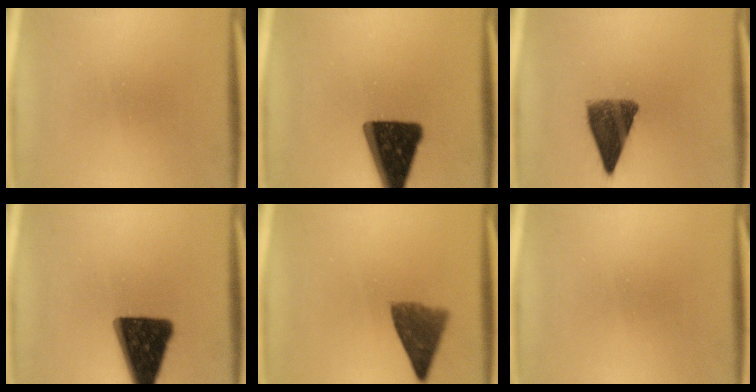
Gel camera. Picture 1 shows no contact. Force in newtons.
{"total": 16.6}
{"total": 8.4}
{"total": 15.9}
{"total": 7.2}
{"total": 0.0}